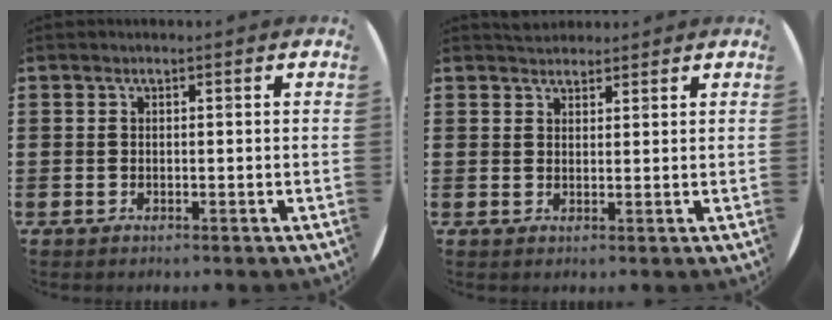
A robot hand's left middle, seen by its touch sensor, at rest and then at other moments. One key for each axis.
{"total": 2.0, "fx": 1.9, "fy": 0.6, "fz": -0.1, "tx": -0.003, "ty": 0.004, "tz": 0.037}